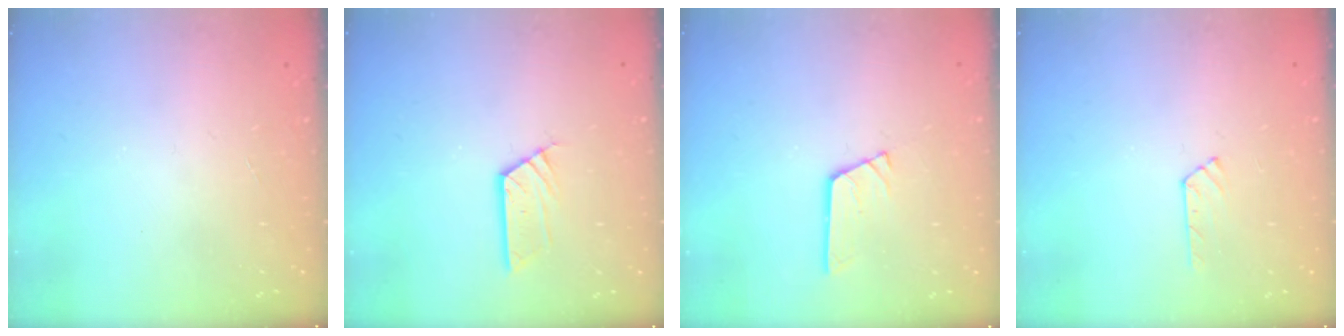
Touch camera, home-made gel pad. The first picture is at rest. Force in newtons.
{"total": 5.3, "press": 5.3, "slide": 0.1}
{"total": 3.5, "press": 3.5, "slide": 0.1}
{"total": 5.2, "press": 5.1, "slide": 0.6}